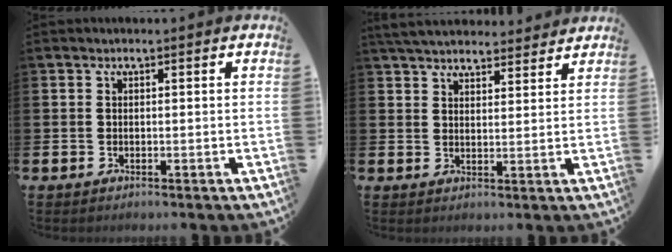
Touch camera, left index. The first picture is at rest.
{"total": 5.1, "force": [4.9, 1.0, 0.8], "torque": [-0.031, -0.019, 0.090]}